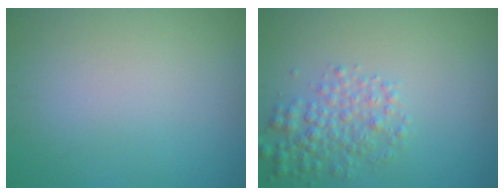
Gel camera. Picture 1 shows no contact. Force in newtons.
{"total": 3.2, "press": 3.2, "slide": 0.1}